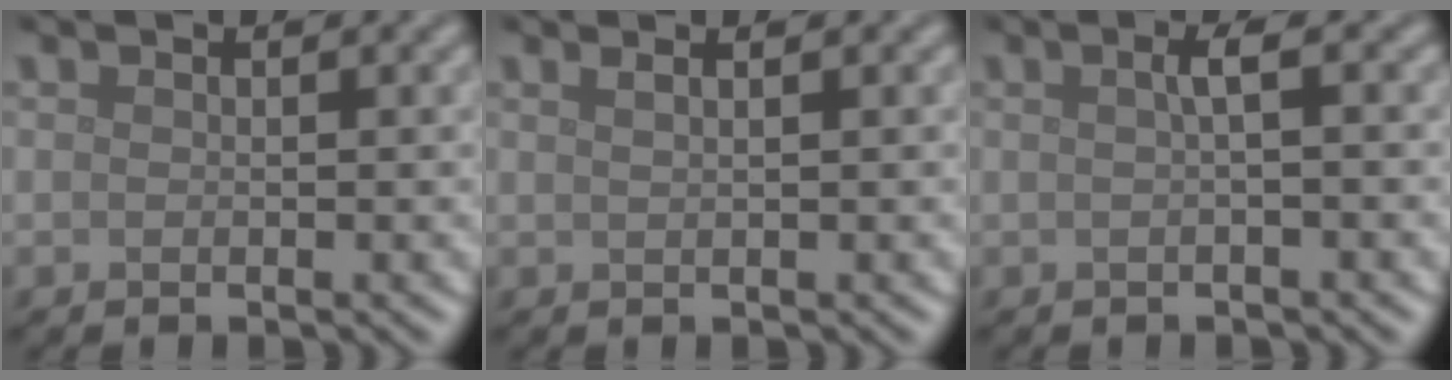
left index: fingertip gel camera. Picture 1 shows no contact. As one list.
[{"total": 2.2, "force": [1.3, 1.1, 1.4], "torque": [0.000, 0.002, -0.009]}, {"total": 1.8, "force": [0.2, 0.4, 1.7], "torque": [-0.028, 0.006, -0.001]}]